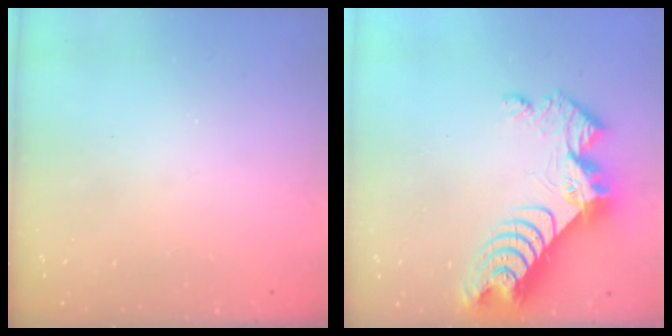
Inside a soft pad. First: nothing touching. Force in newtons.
{"total": 14.7, "press": 14.6, "slide": 1.2}